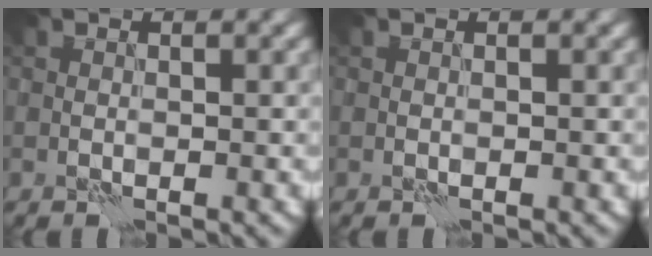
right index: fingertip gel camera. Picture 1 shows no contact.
{"total": 0.0}